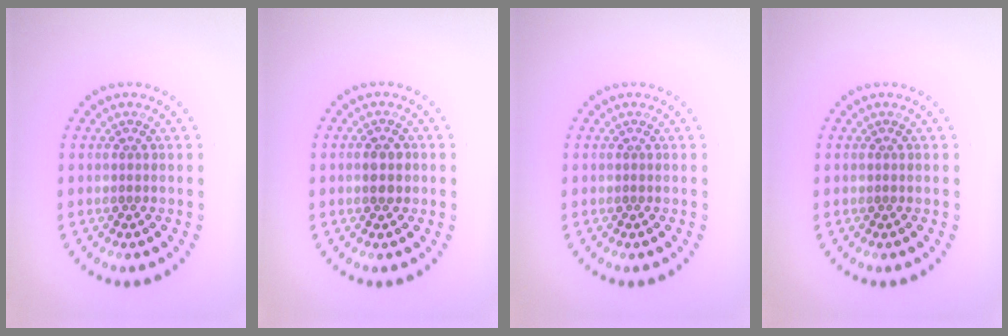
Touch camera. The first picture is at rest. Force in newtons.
{"total": 1.8, "press": 1.8, "slide": 0.0}
{"total": 0.0}
{"total": 0.0}